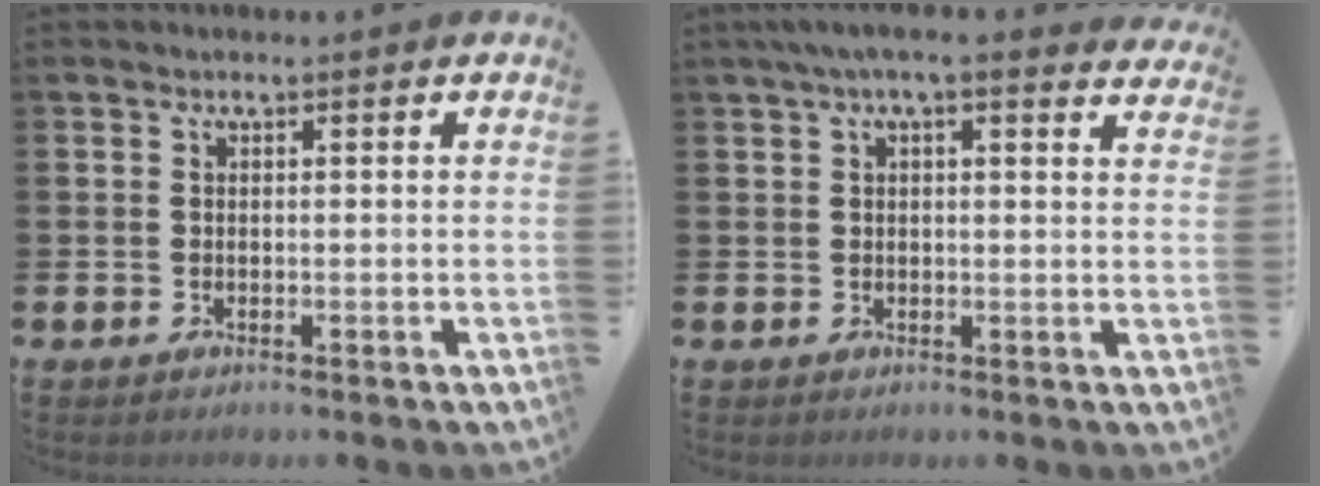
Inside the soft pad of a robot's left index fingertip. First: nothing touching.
{"total": 3.8, "force": [3.3, 0.4, 1.9], "torque": [-0.036, -0.011, 0.057]}